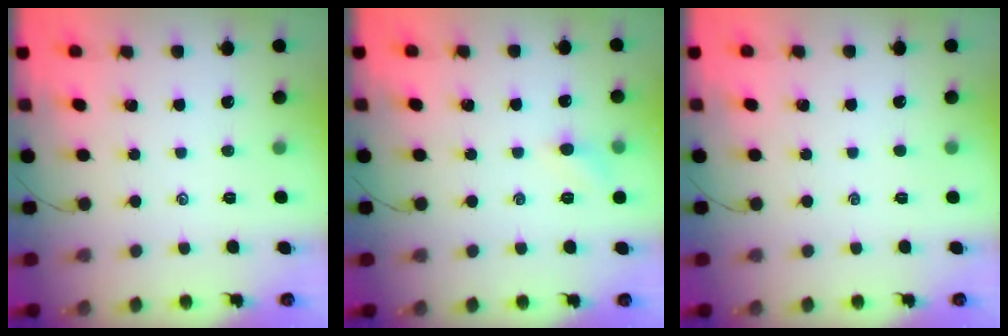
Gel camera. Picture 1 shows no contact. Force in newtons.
{"total": 4.2, "press": 3.9, "slide": 1.3}
{"total": 0.0}